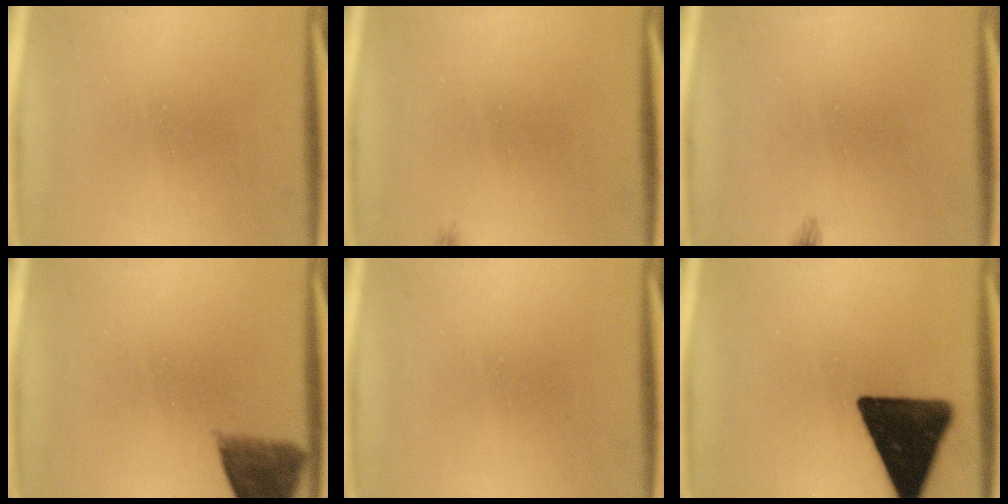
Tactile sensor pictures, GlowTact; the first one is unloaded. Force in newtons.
{"total": 0.6}
{"total": 0.9}
{"total": 5.5}
{"total": 0.0}
{"total": 16.8}